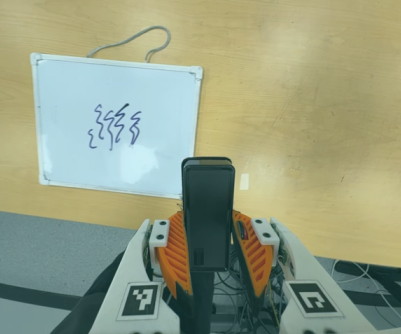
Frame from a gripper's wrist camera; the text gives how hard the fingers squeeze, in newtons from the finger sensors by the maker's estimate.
{"total": 5.2, "left": 3.7, "right": 6.8}